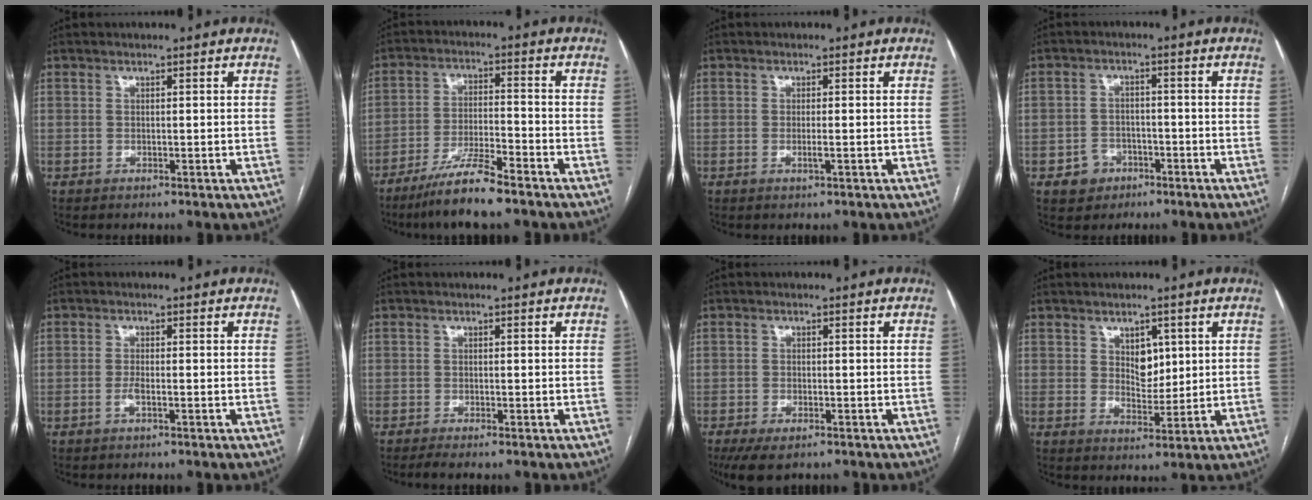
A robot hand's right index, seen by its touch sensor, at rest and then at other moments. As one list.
[{"total": 8.8, "force": [-6.8, 0.3, 5.6], "torque": [-0.107, -0.023, -0.126]}, {"total": 1.2, "force": [-0.4, -0.1, 1.2], "torque": [-0.024, -0.003, -0.006]}, {"total": 4.2, "force": [-2.1, 3.6, 1.0], "torque": [-0.012, 0.011, -0.026]}, {"total": 1.7, "force": [-0.7, 0.3, 1.5], "torque": [-0.031, 0.000, -0.014]}, {"total": 1.7, "force": [-1.4, -0.1, 1.1], "torque": [-0.019, -0.004, -0.024]}, {"total": 4.8, "force": [-3.2, 2.0, 3.0], "torque": [-0.056, -0.008, -0.048]}, {"total": 4.3, "force": [1.7, 2.7, 2.9], "torque": [-0.041, -0.001, 0.032]}]